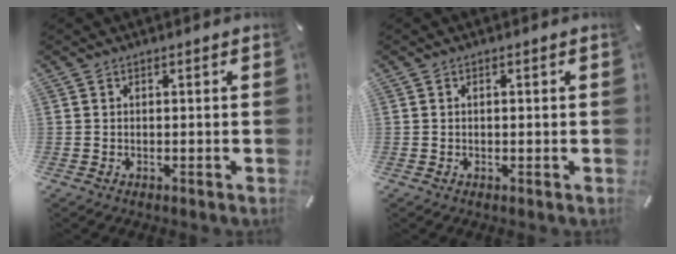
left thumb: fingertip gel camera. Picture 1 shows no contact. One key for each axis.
{"total": 0.7, "fx": 0.0, "fy": 0.3, "fz": 0.6, "tx": -0.012, "ty": -0.001, "tz": 0.001}